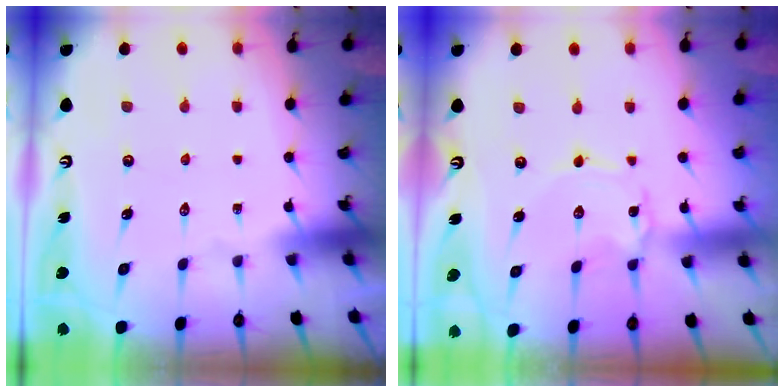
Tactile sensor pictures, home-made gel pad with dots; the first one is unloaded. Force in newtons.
{"total": 0.9, "press": 0.9, "slide": 0.1}